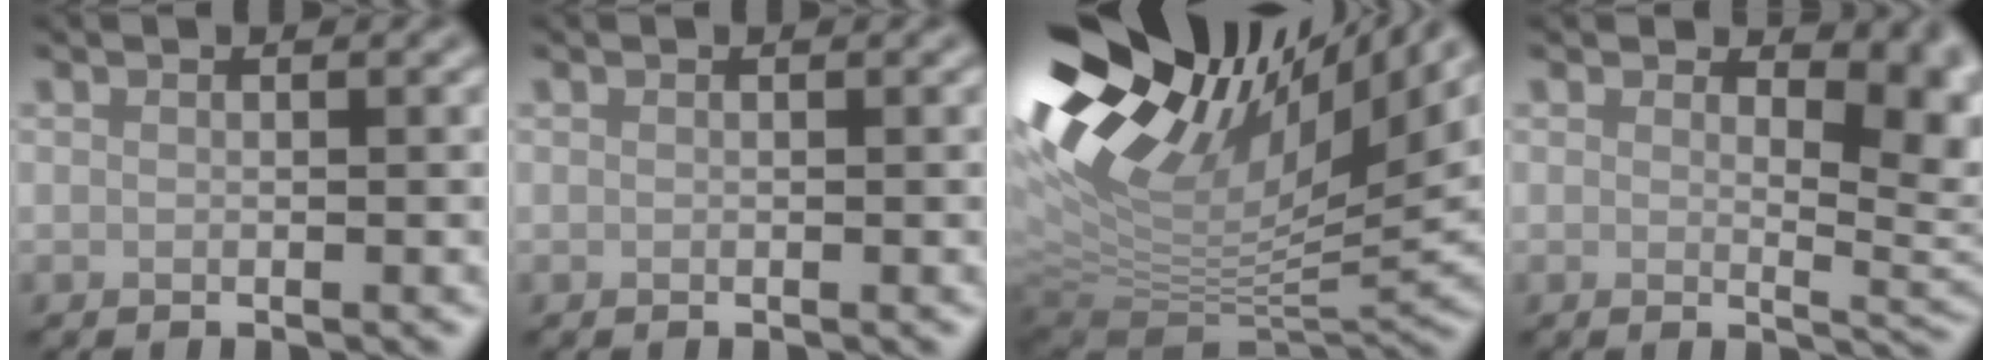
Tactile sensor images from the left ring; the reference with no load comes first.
{"total": 0.0}
{"total": 16.0, "force": [7.4, 7.5, 12.1], "torque": [-0.243, 0.023, 0.148]}
{"total": 4.6, "force": [1.8, 2.1, 3.6], "torque": [-0.040, -0.011, 0.024]}